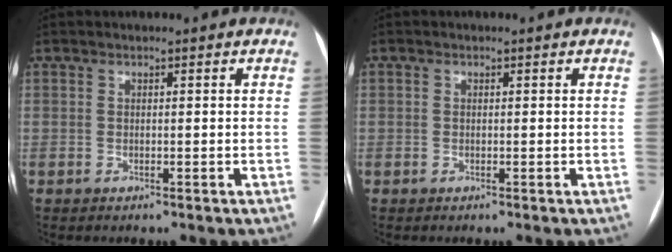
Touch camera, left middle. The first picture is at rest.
{"total": 0.0}